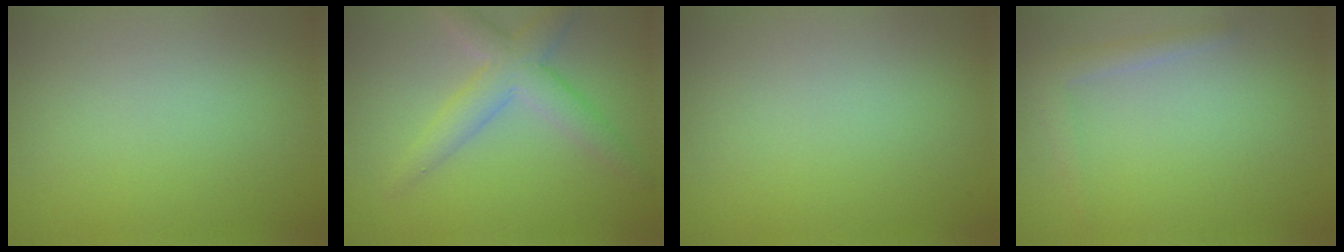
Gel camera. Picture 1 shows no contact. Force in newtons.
{"total": 4.5, "press": 4.5, "slide": 0.3}
{"total": 0.0}
{"total": 1.8, "press": 1.8, "slide": 0.2}